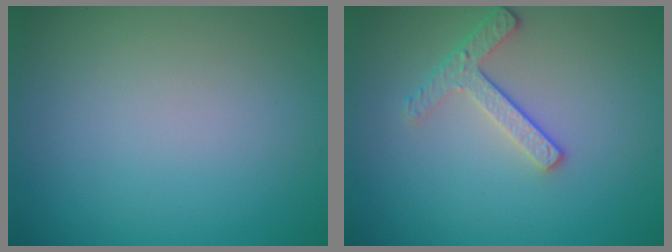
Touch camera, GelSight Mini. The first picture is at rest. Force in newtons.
{"total": 2.6, "press": 2.2, "slide": 1.3}